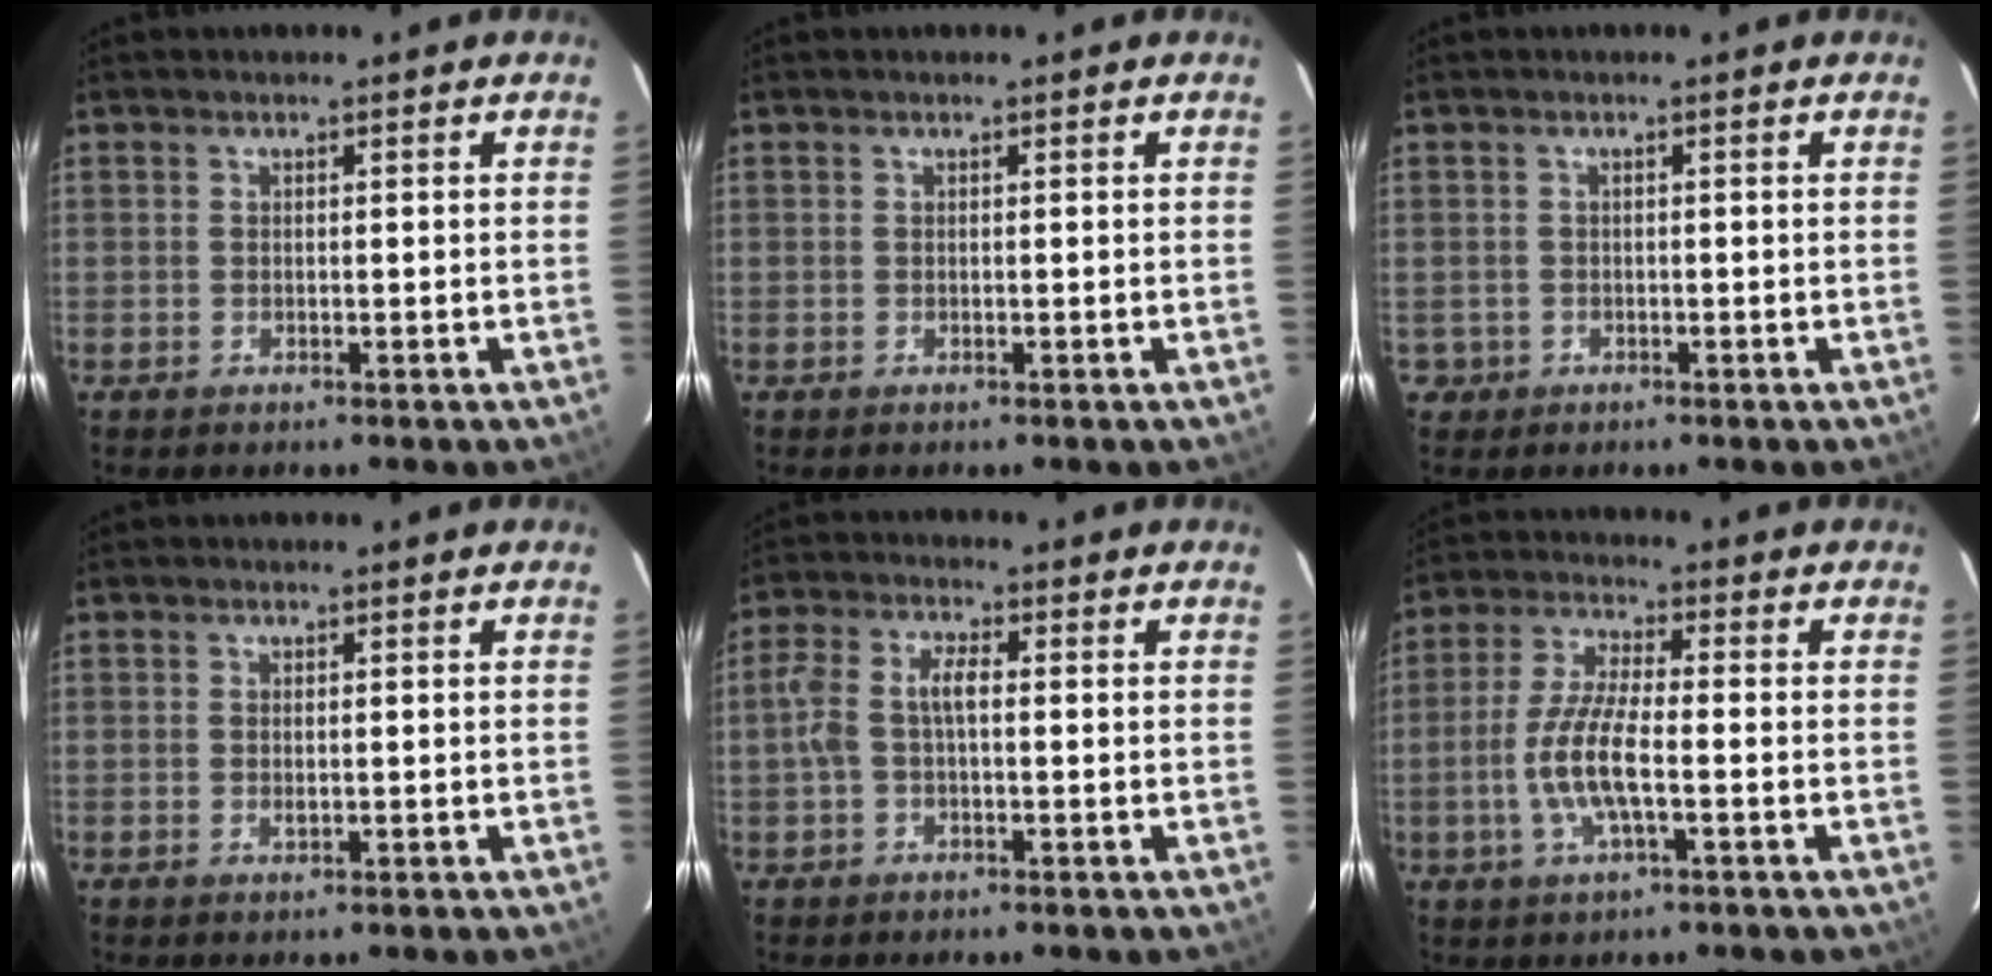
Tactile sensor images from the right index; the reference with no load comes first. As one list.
[{"total": 0.0}, {"total": 2.1, "force": [-0.6, 2.0, 0.1], "torque": [-0.004, 0.006, -0.005]}, {"total": 1.0, "force": [0.0, 0.4, 0.9], "torque": [-0.018, 0.000, 0.000]}, {"total": 5.2, "force": [-0.3, 2.2, 4.7], "torque": [-0.099, 0.012, -0.006]}, {"total": 9.3, "force": [-2.3, 2.1, 8.7], "torque": [-0.183, -0.001, -0.048]}]